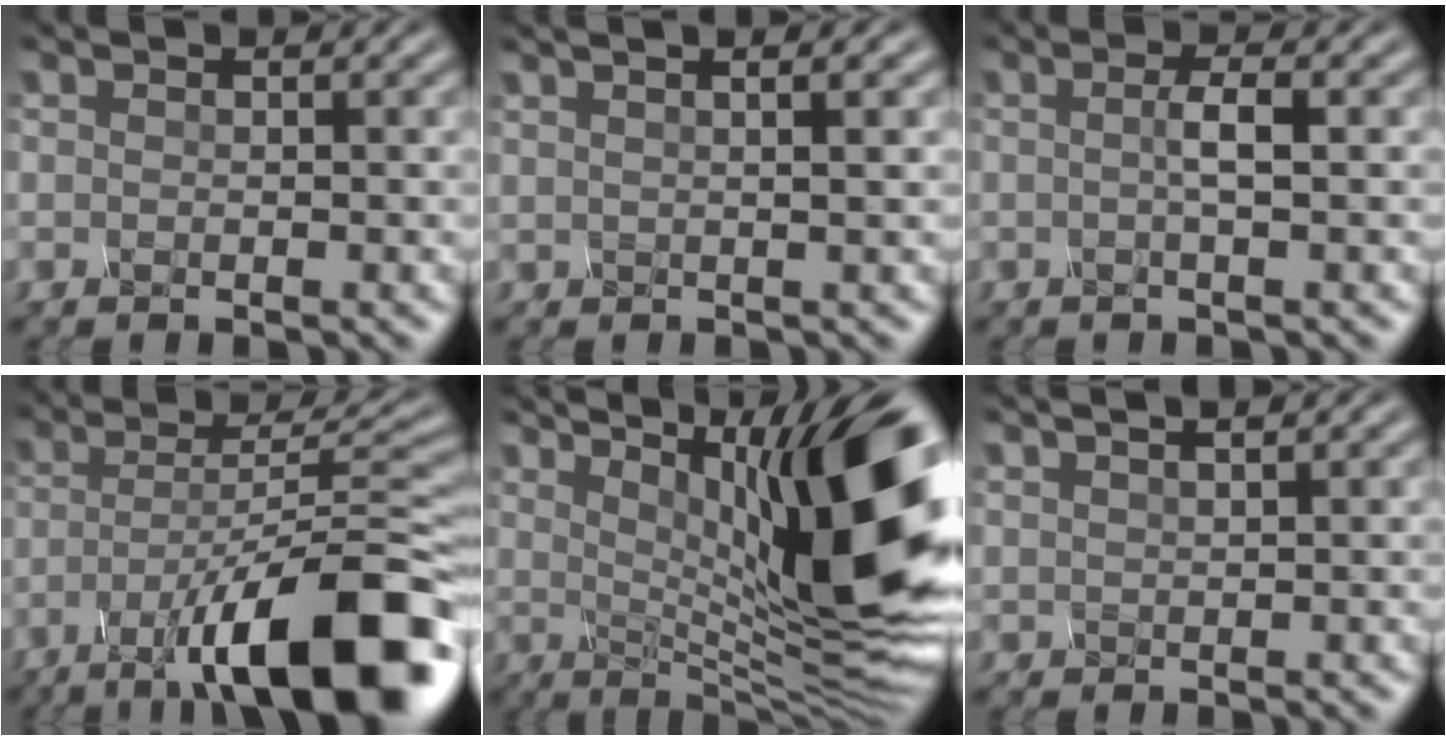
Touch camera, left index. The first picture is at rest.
{"total": 3.3, "force": [1.9, 0.8, 2.5], "torque": [-0.023, 0.035, 0.004]}
{"total": 1.1, "force": [0.1, -0.6, 0.9], "torque": [-0.036, 0.002, 0.011]}
{"total": 12.6, "force": [-7.7, 3.6, 9.3], "torque": [-0.164, -0.002, -0.115]}
{"total": 14.7, "force": [3.2, 3.7, 13.8], "torque": [-0.171, 0.021, 0.065]}
{"total": 2.8, "force": [2.3, 0.5, 1.4], "torque": [-0.014, 0.033, 0.015]}